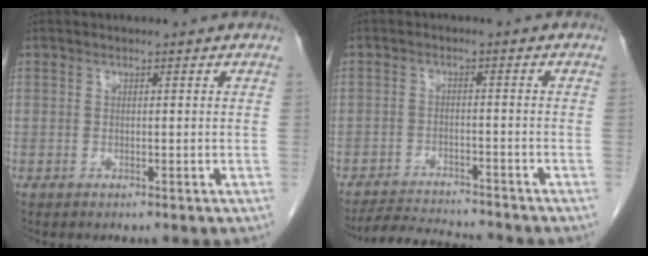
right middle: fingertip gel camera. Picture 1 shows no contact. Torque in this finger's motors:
{"motor_torque": [0.33, -0.39, 0.04, 0.01]}